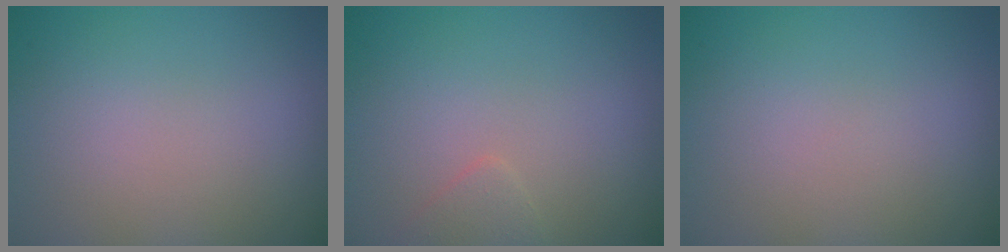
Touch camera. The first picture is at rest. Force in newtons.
{"total": 1.1, "press": 1.1, "slide": 0.1}
{"total": 0.0}